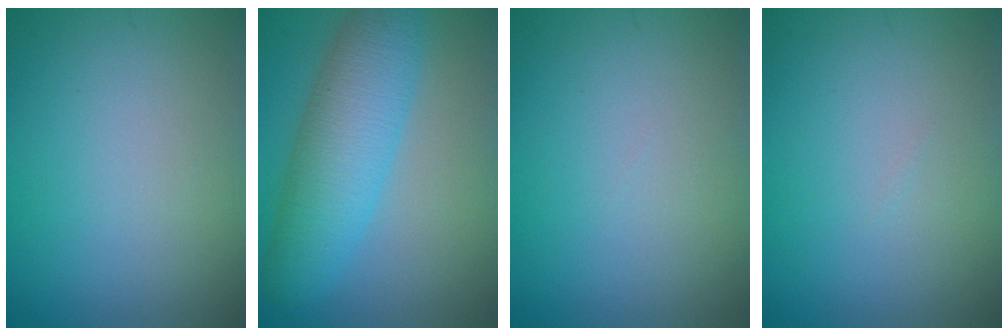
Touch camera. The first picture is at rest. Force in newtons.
{"total": 7.0, "press": 7.0, "slide": 0.1}
{"total": 0.0}
{"total": 0.0}